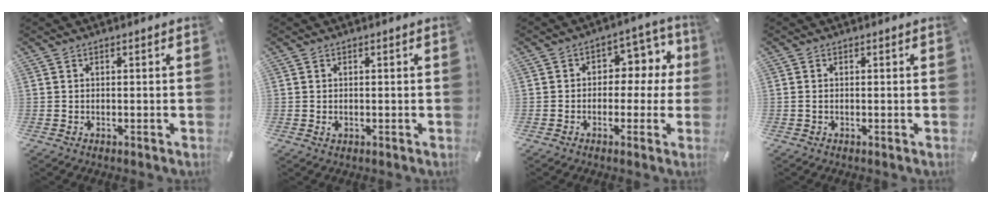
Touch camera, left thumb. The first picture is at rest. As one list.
[{"total": 0.7, "force": [-0.1, 0.5, 0.5], "torque": [-0.010, 0.001, -0.002]}, {"total": 7.8, "force": [0.4, 6.0, 5.0], "torque": [-0.059, 0.002, 0.001]}, {"total": 0.7, "force": [-0.1, 0.4, 0.6], "torque": [-0.012, 0.002, -0.003]}]